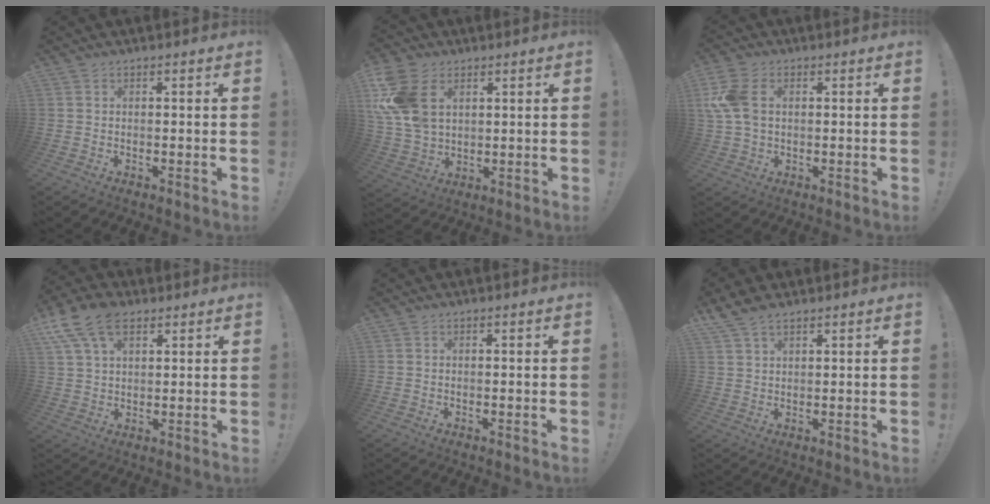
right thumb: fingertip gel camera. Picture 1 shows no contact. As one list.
[{"total": 15.2, "force": [4.9, 10.4, 9.9], "torque": [-0.203, -0.011, 0.099]}, {"total": 9.6, "force": [1.7, 6.3, 7.0], "torque": [-0.161, 0.007, 0.033]}, {"total": 12.4, "force": [6.6, 7.3, 7.5], "torque": [-0.139, -0.018, 0.126]}, {"total": 0.0}, {"total": 5.2, "force": [3.9, 2.1, 2.7], "torque": [-0.053, -0.012, 0.077]}]